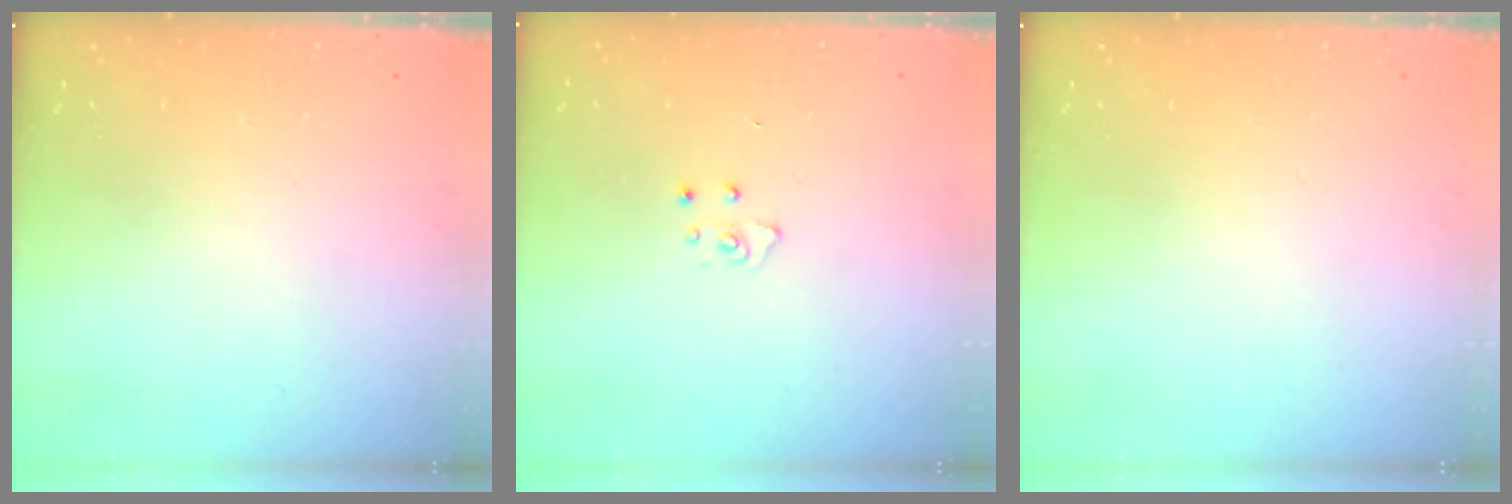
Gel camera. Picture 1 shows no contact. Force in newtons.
{"total": 3.9, "press": 3.9, "slide": 0.3}
{"total": 0.0}